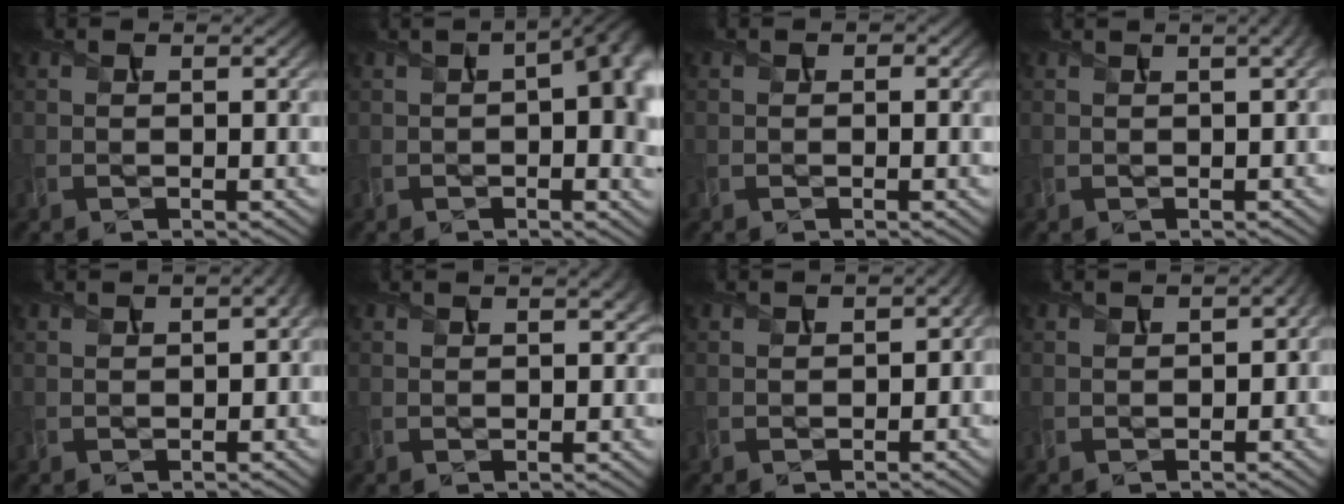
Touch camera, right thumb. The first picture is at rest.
{"total": 10.2, "force": [0.9, 4.8, 8.9], "torque": [-0.123, 0.000, 0.019]}
{"total": 0.5, "force": [0.0, 0.5, 0.2], "torque": [-0.001, -0.003, 0.001]}
{"total": 3.4, "force": [1.3, 1.2, 2.8], "torque": [-0.032, 0.019, 0.003]}
{"total": 2.6, "force": [-0.1, 1.3, 2.2], "torque": [-0.036, -0.003, 0.002]}
{"total": 1.9, "force": [1.1, 0.7, 1.4], "torque": [-0.021, 0.005, 0.015]}
{"total": 2.1, "force": [-0.7, 1.5, 1.4], "torque": [-0.023, -0.007, -0.008]}
{"total": 2.2, "force": [-0.5, 1.4, 1.6], "torque": [-0.027, -0.005, -0.003]}